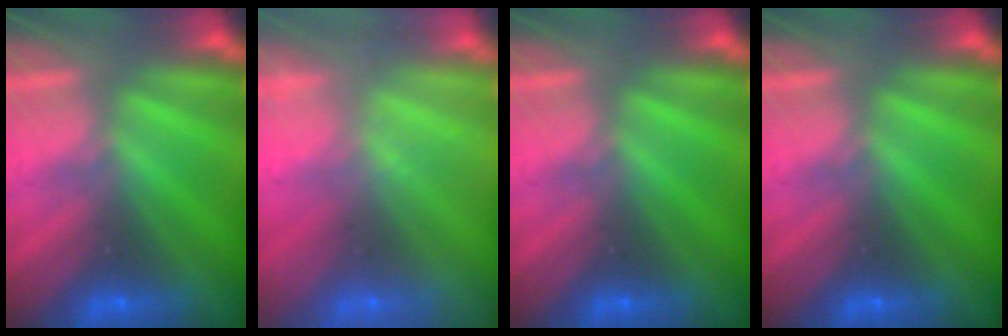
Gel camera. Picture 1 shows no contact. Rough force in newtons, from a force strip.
{"total": 2.2}
{"total": 0.0}
{"total": 0.0}